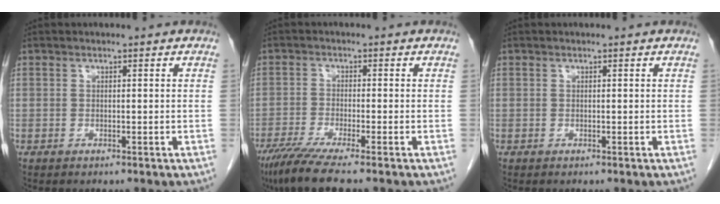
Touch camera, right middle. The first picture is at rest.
{"total": 7.3, "force": [-5.7, -0.5, 4.5], "torque": [-0.075, -0.023, -0.097]}
{"total": 0.0}